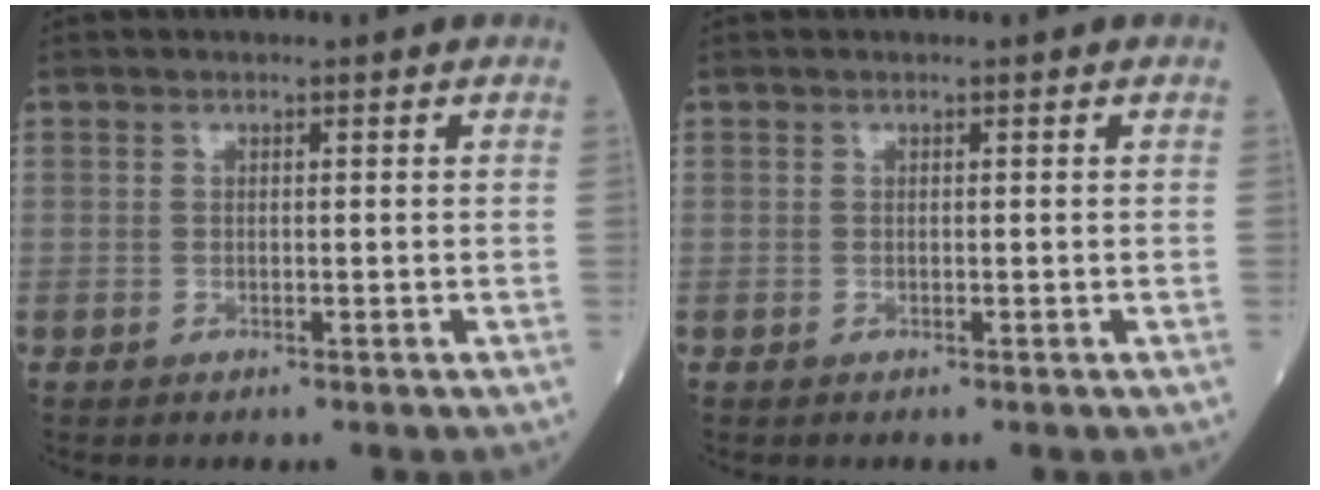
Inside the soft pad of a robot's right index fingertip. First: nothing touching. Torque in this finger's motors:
{"motor_torque": [0.01, 0.00, 0.00, -0.01]}